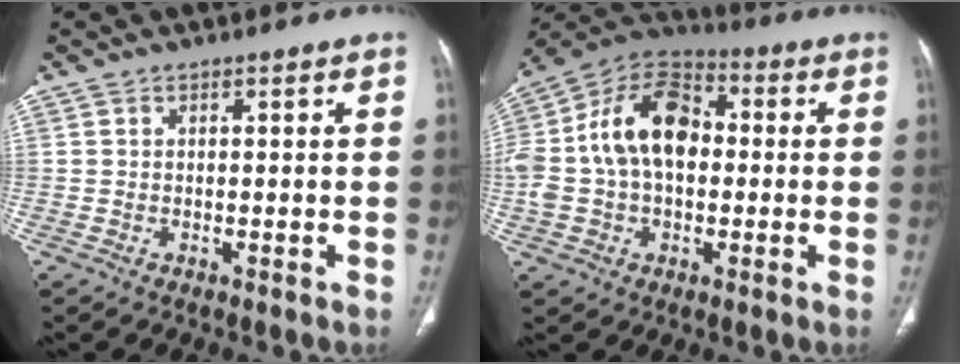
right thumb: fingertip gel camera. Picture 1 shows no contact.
{"total": 18.6, "force": [0.8, 12.2, 14.0], "torque": [-0.251, 0.041, 0.008]}